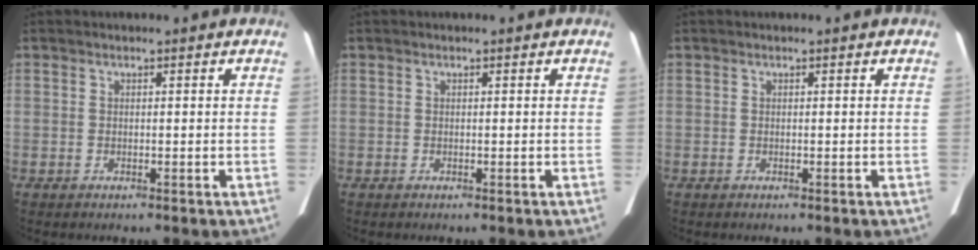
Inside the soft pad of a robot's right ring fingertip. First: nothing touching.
{"total": 0.0}
{"total": 0.0}